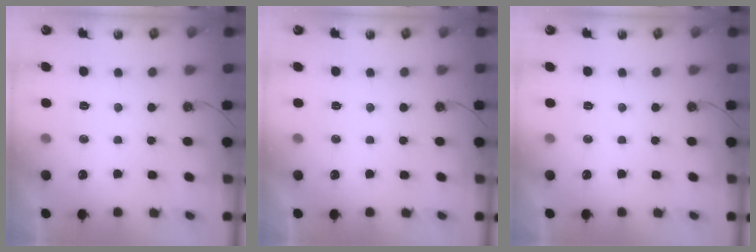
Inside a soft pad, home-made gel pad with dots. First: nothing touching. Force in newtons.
{"total": 0.0}
{"total": 0.0}